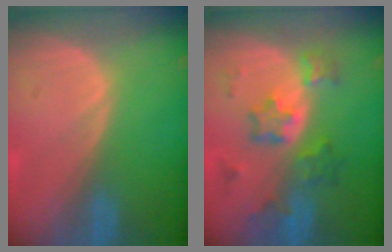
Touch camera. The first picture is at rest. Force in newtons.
{"total": 6.9, "press": 6.7, "slide": 1.7}